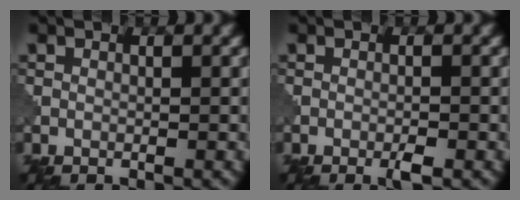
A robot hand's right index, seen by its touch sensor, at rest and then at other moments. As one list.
[{"total": 1.3, "force": [-0.7, 0.1, 1.1], "torque": [-0.017, -0.001, -0.014]}]